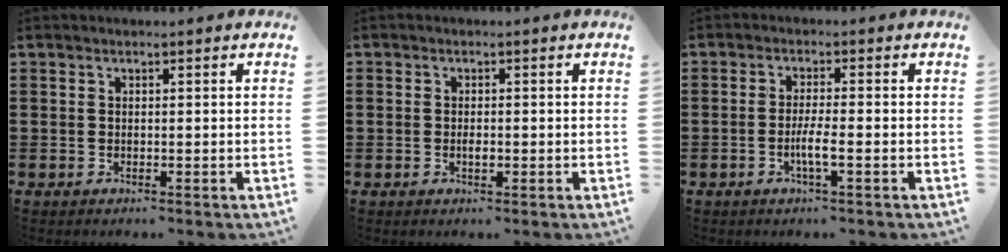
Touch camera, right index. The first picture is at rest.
{"total": 1.2, "force": [-0.4, 0.7, 1.0], "torque": [-0.018, -0.001, -0.006]}
{"total": 3.7, "force": [-1.4, 0.2, 3.4], "torque": [-0.066, -0.005, -0.028]}